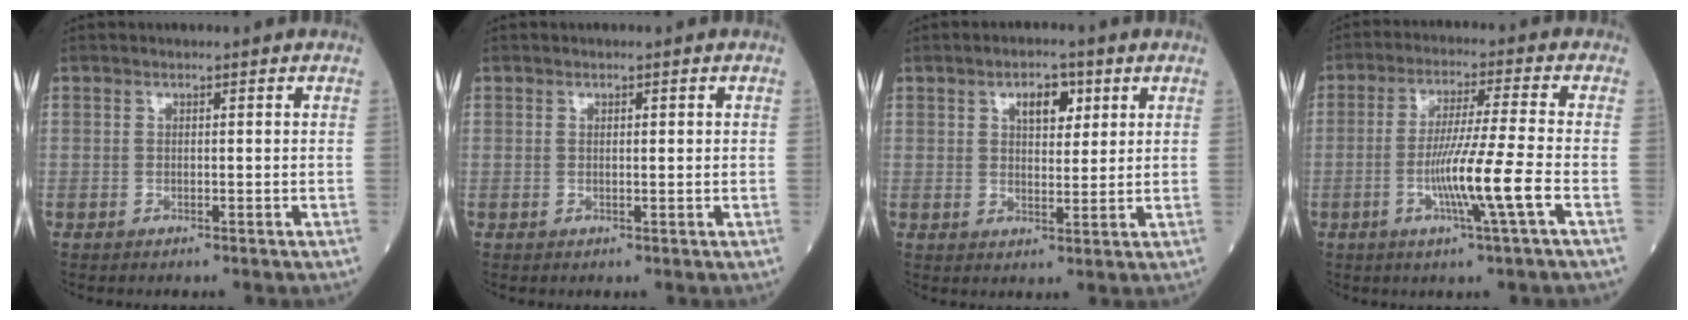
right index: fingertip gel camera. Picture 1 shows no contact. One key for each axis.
{"total": 0.8, "fx": 0.2, "fy": 0.2, "fz": 0.8, "tx": -0.016, "ty": 0.001, "tz": 0.004}
{"total": 4.9, "fx": 2.3, "fy": 2.3, "fz": 3.6, "tx": -0.057, "ty": 0.005, "tz": 0.036}
{"total": 9.4, "fx": -3.0, "fy": -1.6, "fz": 8.8, "tx": -0.166, "ty": -0.013, "tz": -0.057}